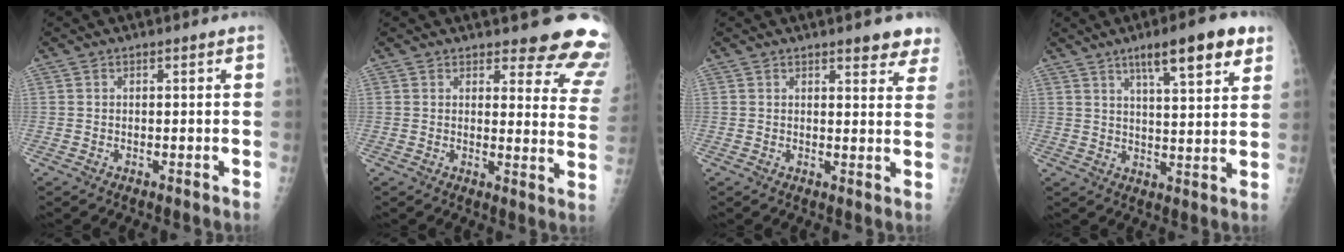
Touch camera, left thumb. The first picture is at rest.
{"total": 14.2, "force": [12.9, 4.0, 4.4], "torque": [0.004, -0.109, 0.120]}
{"total": 6.0, "force": [4.5, 2.0, 3.4], "torque": [-0.012, -0.020, 0.047]}
{"total": 12.3, "force": [7.3, 2.8, 9.6], "torque": [-0.122, -0.026, 0.106]}